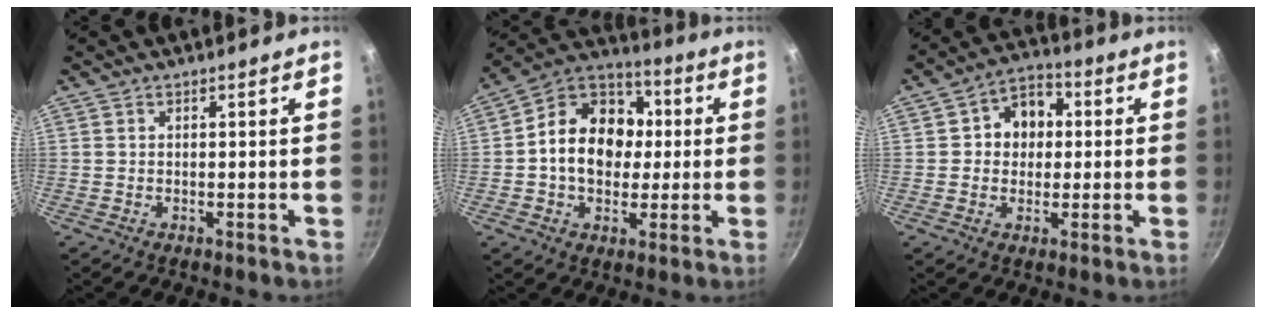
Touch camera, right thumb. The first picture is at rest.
{"total": 16.8, "force": [0.5, 12.9, 10.7], "torque": [-0.140, 0.029, -0.010]}
{"total": 8.8, "force": [1.2, 7.2, 4.8], "torque": [-0.026, 0.011, 0.005]}